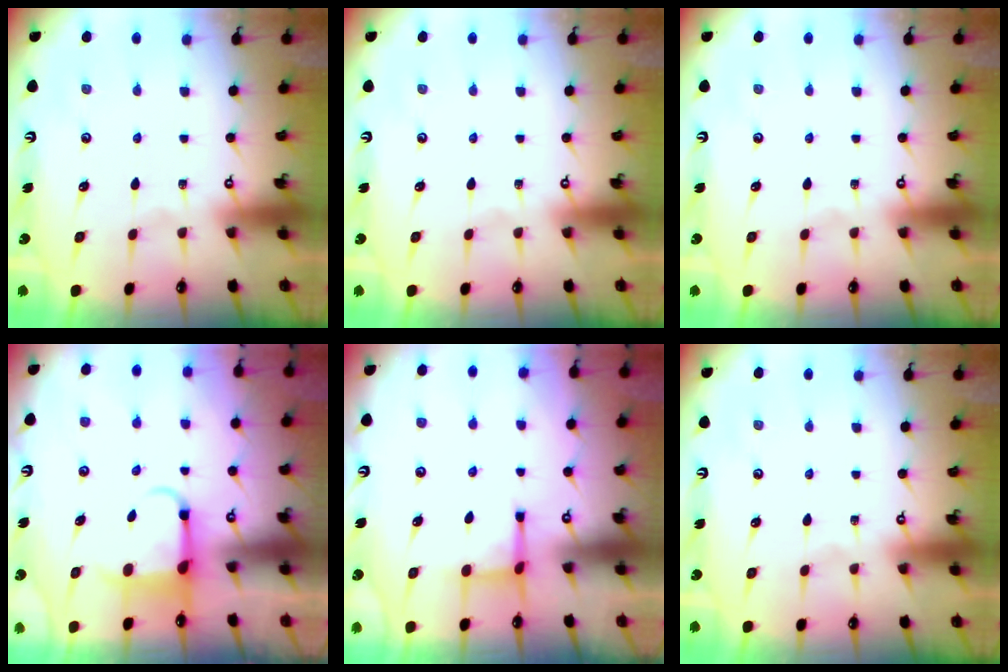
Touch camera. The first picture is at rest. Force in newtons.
{"total": 0.0}
{"total": 0.0}
{"total": 5.3, "press": 5.2, "slide": 1.1}
{"total": 2.9, "press": 2.8, "slide": 0.7}
{"total": 0.0}